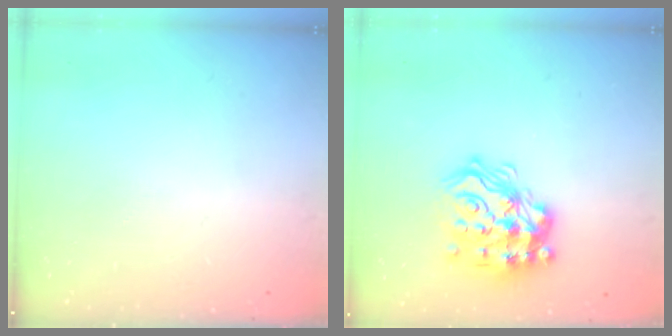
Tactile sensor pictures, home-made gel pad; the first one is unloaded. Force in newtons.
{"total": 19.6, "press": 19.5, "slide": 1.4}